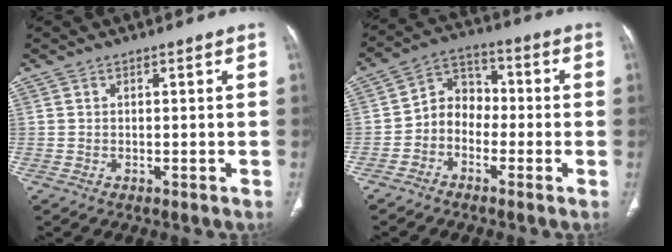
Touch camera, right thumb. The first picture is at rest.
{"total": 7.1, "force": [-2.2, 5.8, 3.4], "torque": [-0.025, 0.036, -0.057]}